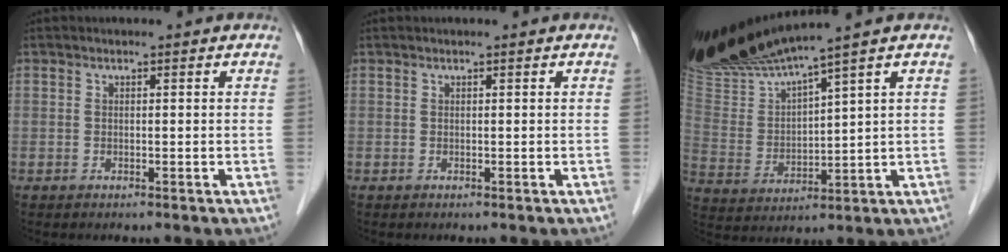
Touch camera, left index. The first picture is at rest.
{"total": 1.3, "force": [1.0, 0.0, 0.8], "torque": [-0.016, 0.023, 0.022]}
{"total": 14.7, "force": [12.5, -0.5, 7.7], "torque": [-0.158, -0.003, 0.249]}